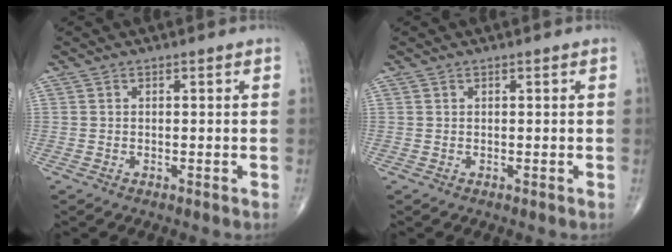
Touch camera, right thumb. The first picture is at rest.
{"total": 0.0}